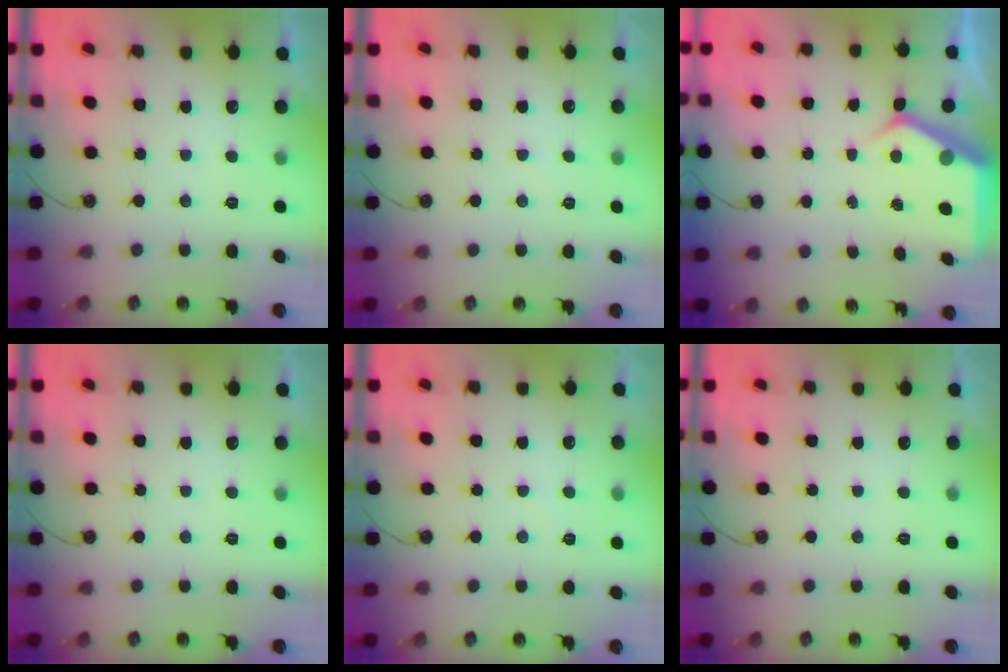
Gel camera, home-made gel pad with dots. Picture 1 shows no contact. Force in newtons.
{"total": 2.5, "press": 2.5, "slide": 0.3}
{"total": 5.0, "press": 5.0, "slide": 0.5}
{"total": 0.0}
{"total": 2.7, "press": 2.6, "slide": 0.4}
{"total": 0.0}